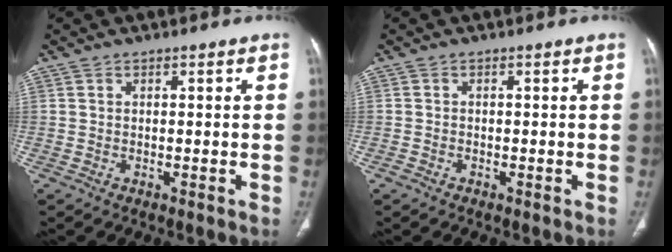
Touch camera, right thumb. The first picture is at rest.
{"total": 0.8, "force": [-0.5, 0.5, 0.3], "torque": [-0.009, 0.003, -0.012]}